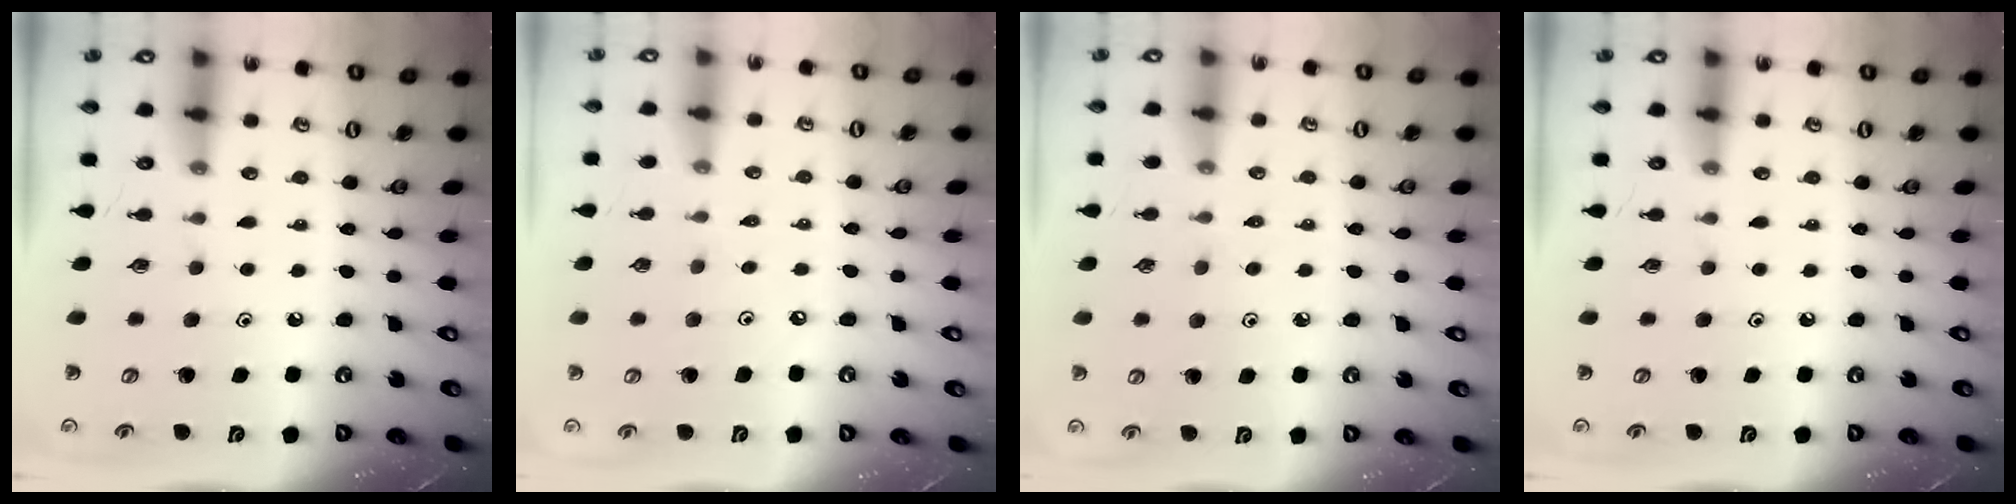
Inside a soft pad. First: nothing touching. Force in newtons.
{"total": 1.9, "press": 1.9, "slide": 0.4}
{"total": 3.8, "press": 3.7, "slide": 0.7}
{"total": 0.0}